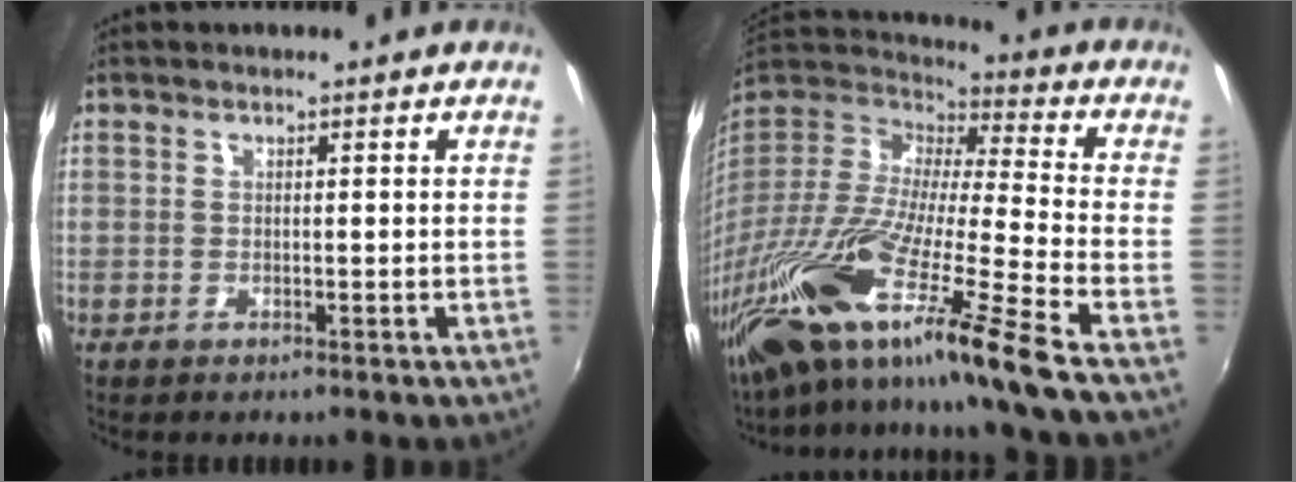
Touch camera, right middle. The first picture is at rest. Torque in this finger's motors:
{"motor_torque": [1.14, -0.99, 1.05, 0.21]}